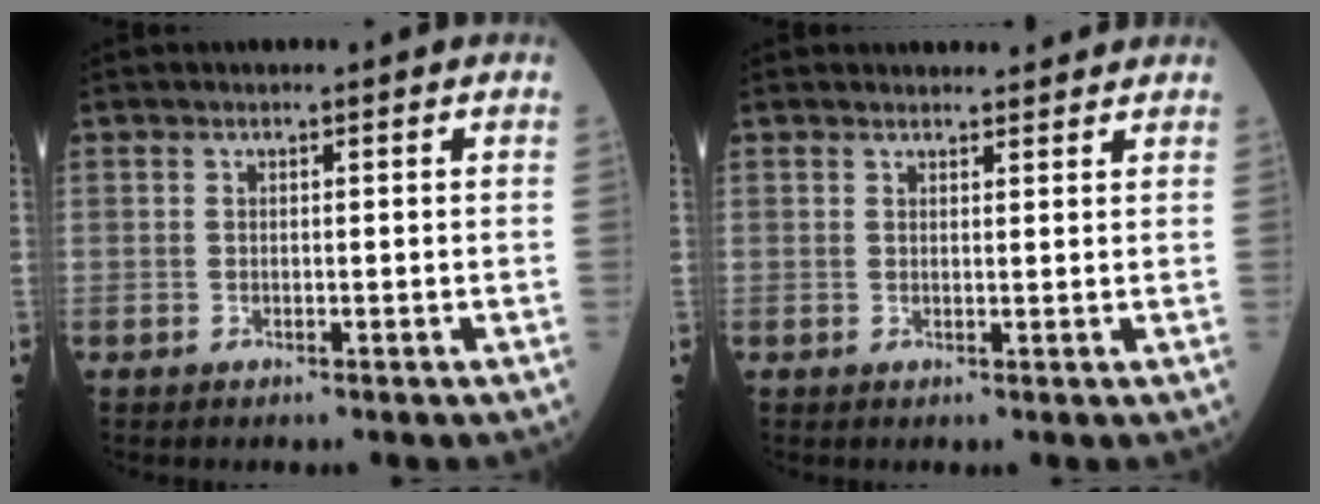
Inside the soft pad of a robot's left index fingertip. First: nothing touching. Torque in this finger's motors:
{"motor_torque": [0.86, -1.31, -0.03, 0.00]}